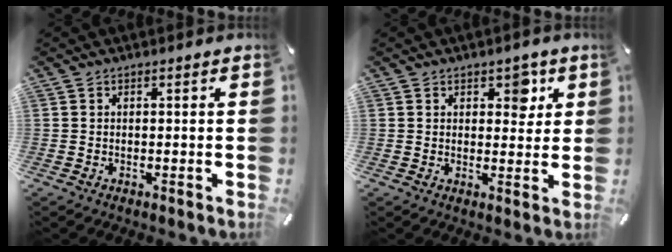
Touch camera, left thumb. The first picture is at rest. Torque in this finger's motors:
{"motor_torque": [0.60, 0.57, 0.41, -0.41, 0.05]}